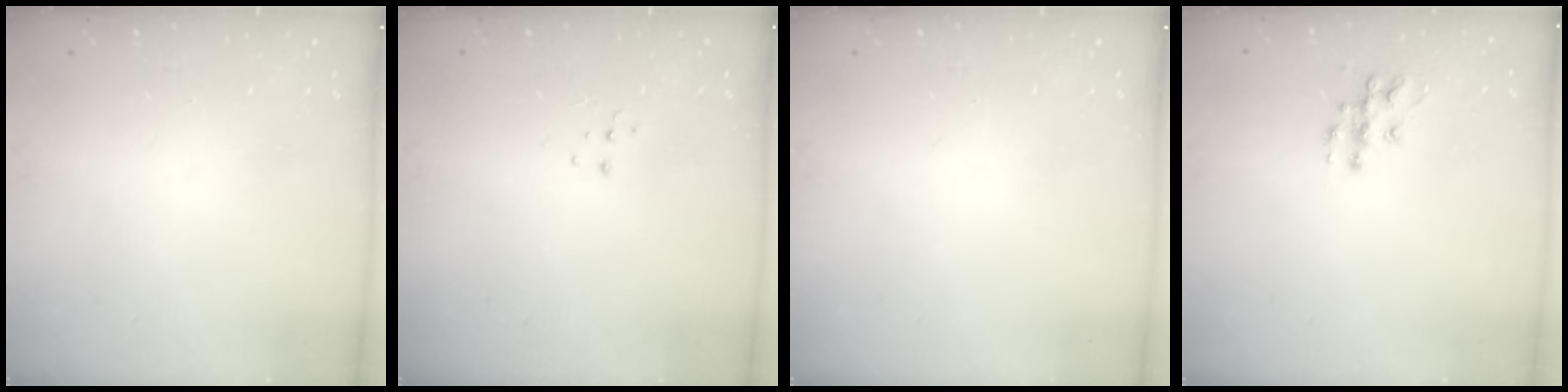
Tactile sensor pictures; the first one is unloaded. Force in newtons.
{"total": 4.3, "press": 4.3, "slide": 0.3}
{"total": 0.0}
{"total": 9.4, "press": 9.4, "slide": 0.5}